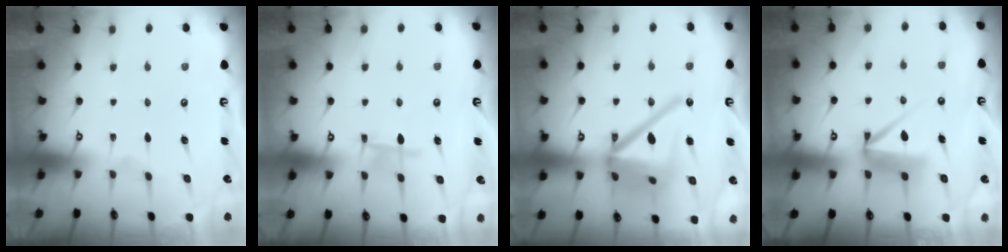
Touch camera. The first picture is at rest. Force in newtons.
{"total": 6.9, "press": 6.9, "slide": 0.5}
{"total": 19.8, "press": 19.6, "slide": 2.8}
{"total": 8.7, "press": 8.6, "slide": 0.5}